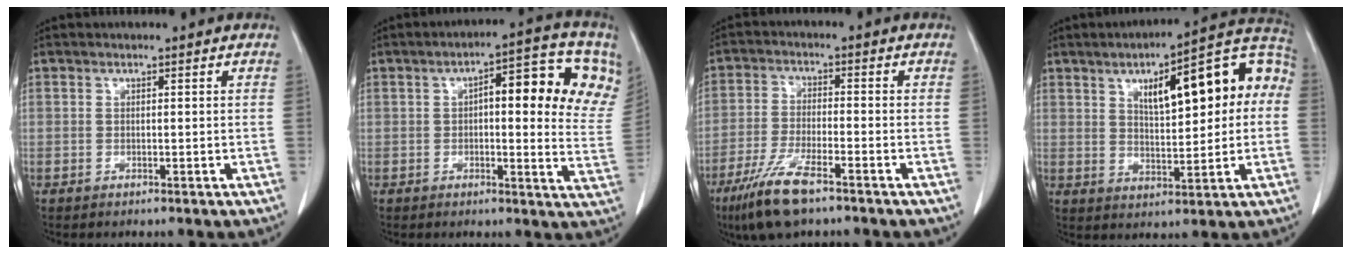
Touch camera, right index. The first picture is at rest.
{"total": 15.4, "force": [5.4, 4.4, 13.7], "torque": [-0.167, 0.018, 0.055]}
{"total": 9.2, "force": [-6.2, 1.6, 6.6], "torque": [-0.137, -0.021, -0.113]}
{"total": 17.0, "force": [3.8, 5.3, 15.7], "torque": [-0.215, 0.042, 0.054]}